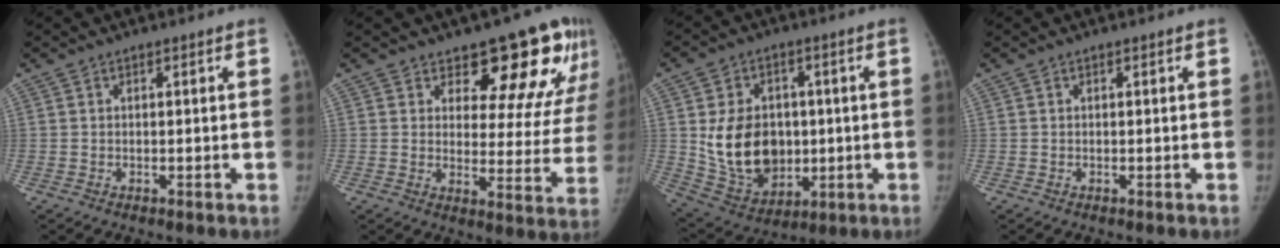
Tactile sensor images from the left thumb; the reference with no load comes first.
{"total": 17.4, "force": [12.3, 7.3, 9.9], "torque": [-0.067, -0.075, 0.143]}
{"total": 15.8, "force": [0.5, 12.0, 10.2], "torque": [-0.134, -0.010, 0.036]}
{"total": 0.0}